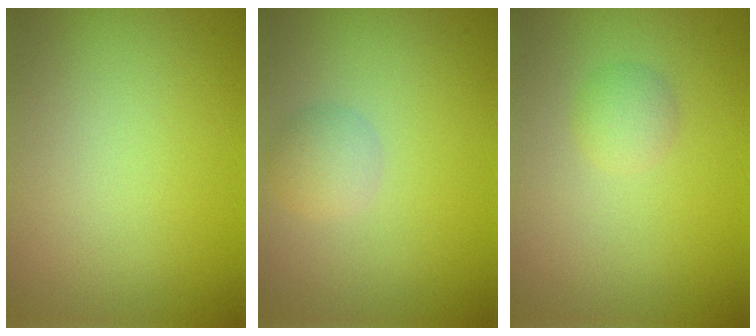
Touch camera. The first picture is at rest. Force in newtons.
{"total": 1.9, "press": 1.9, "slide": 0.1}
{"total": 1.4, "press": 1.4, "slide": 0.1}